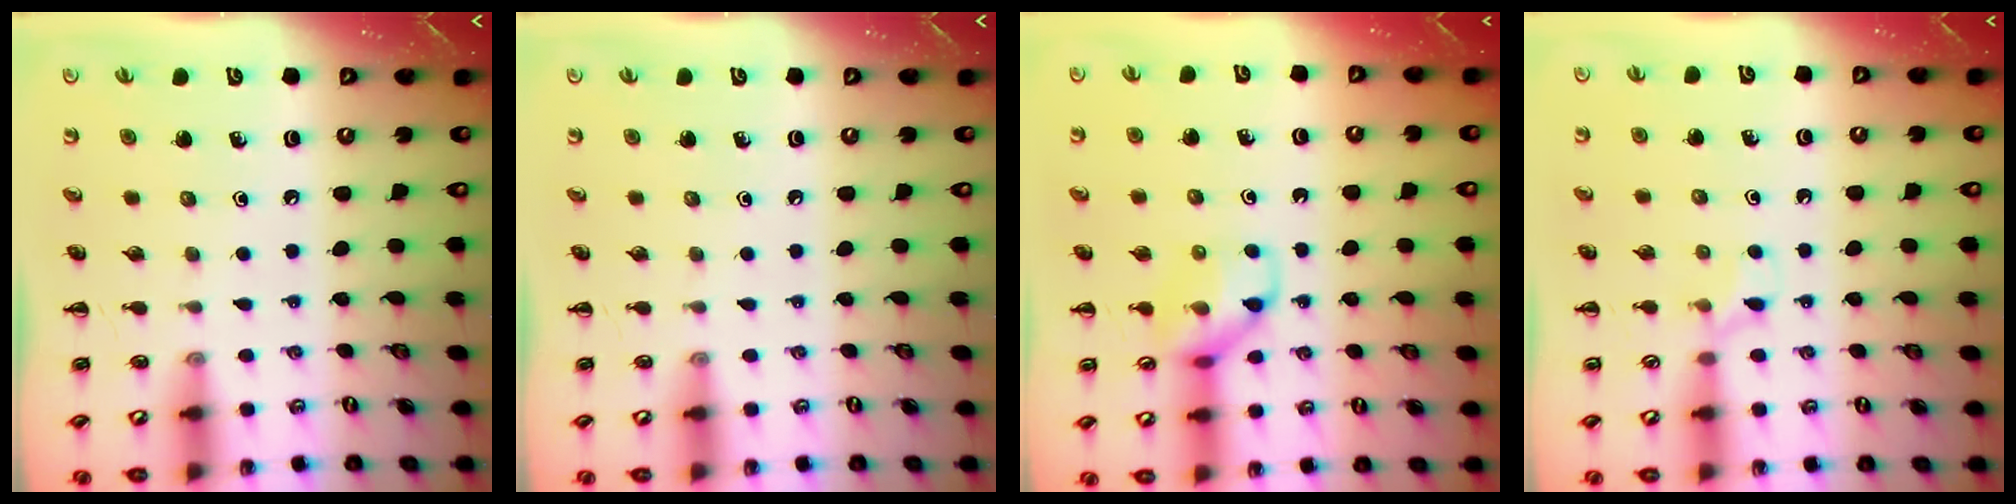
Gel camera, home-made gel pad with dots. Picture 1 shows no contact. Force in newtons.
{"total": 0.0}
{"total": 10.0, "press": 10.0, "slide": 0.5}
{"total": 6.1, "press": 5.8, "slide": 2.0}